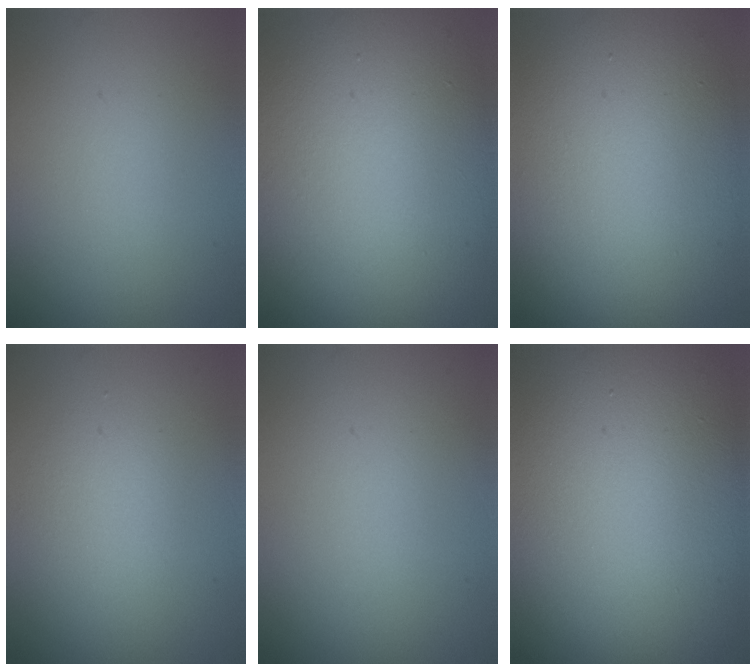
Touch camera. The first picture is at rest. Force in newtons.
{"total": 14.7, "press": 14.7, "slide": 0.9}
{"total": 12.6, "press": 12.5, "slide": 0.5}
{"total": 1.9, "press": 1.9, "slide": 0.1}
{"total": 0.0}
{"total": 18.7, "press": 18.7, "slide": 1.1}